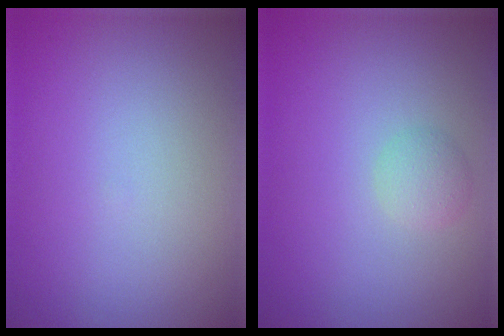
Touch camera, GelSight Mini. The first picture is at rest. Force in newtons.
{"total": 1.4, "press": 1.4, "slide": 0.1}